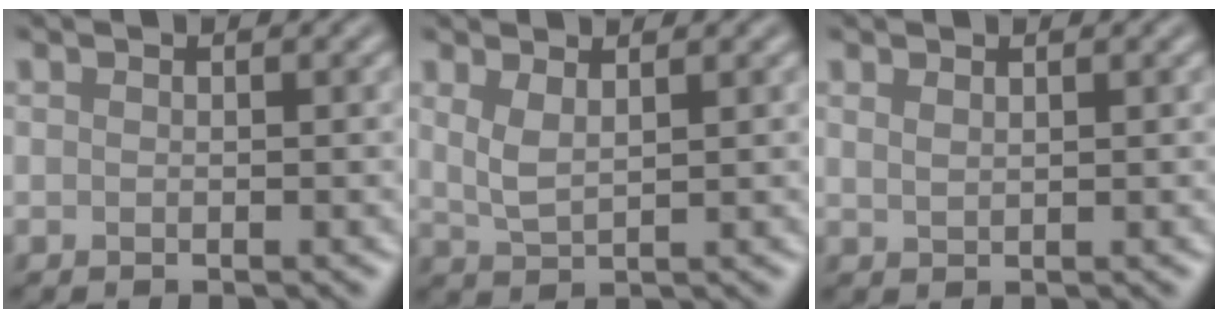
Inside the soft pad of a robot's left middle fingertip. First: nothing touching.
{"total": 2.2, "force": [1.2, 0.7, 1.7], "torque": [-0.041, -0.004, 0.027]}
{"total": 0.9, "force": [0.8, 0.3, 0.4], "torque": [-0.011, 0.000, 0.016]}